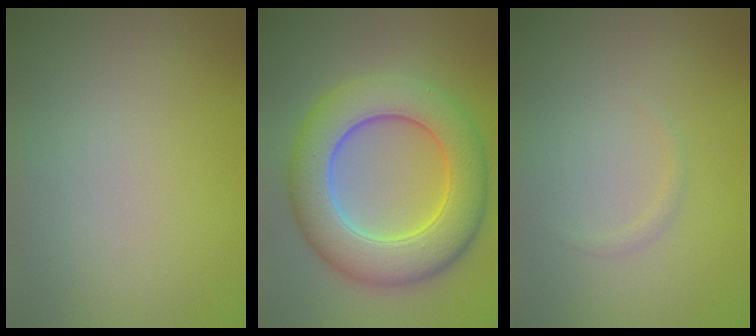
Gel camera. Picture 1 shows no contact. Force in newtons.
{"total": 9.3, "press": 9.3, "slide": 0.3}
{"total": 0.5, "press": 0.5, "slide": 0.0}